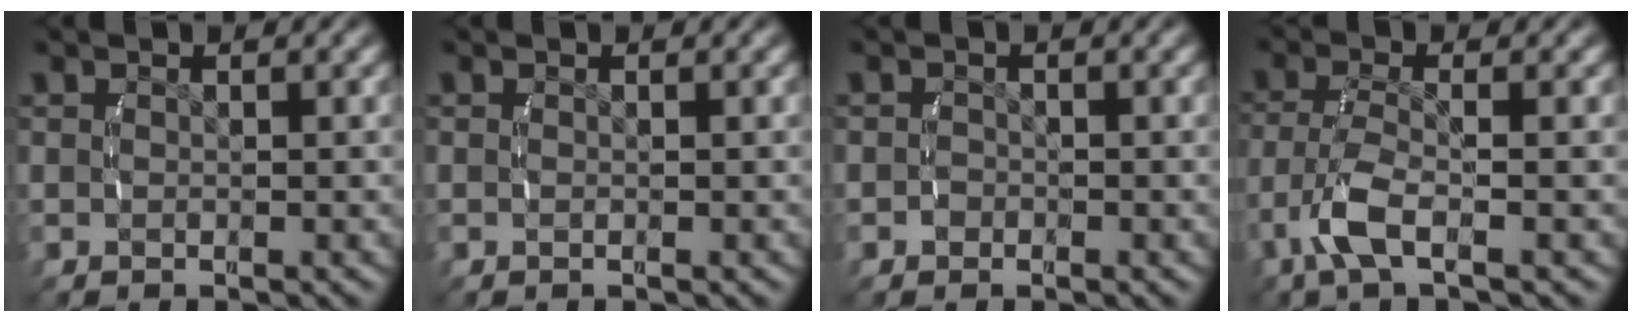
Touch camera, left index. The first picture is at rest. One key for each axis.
{"total": 0.0}
{"total": 0.6, "fx": -0.6, "fy": 0.1, "fz": -0.2, "tx": 0.002, "ty": -0.008, "tz": -0.007}
{"total": 3.3, "fx": -1.1, "fy": 0.8, "fz": 3.0, "tx": -0.084, "ty": -0.020, "tz": -0.008}